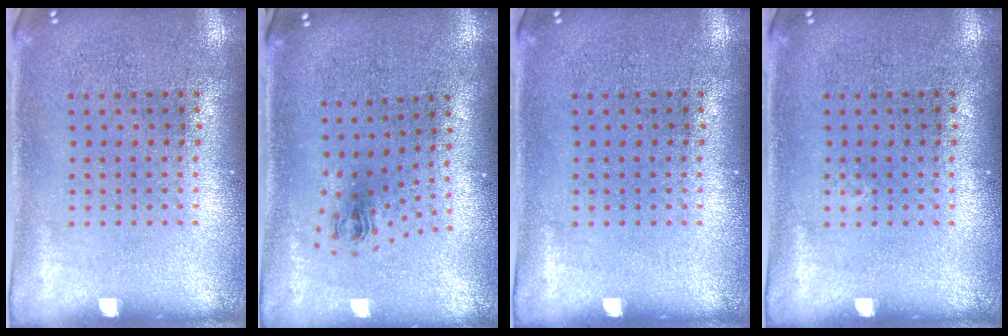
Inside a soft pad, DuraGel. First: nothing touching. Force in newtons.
{"total": 0.9, "press": 0.4, "slide": 0.8}
{"total": 0.0}
{"total": 0.0}